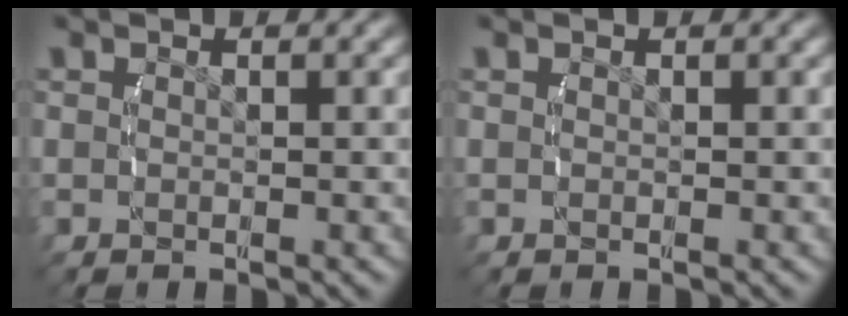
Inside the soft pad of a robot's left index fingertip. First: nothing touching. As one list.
[{"total": 0.0}]